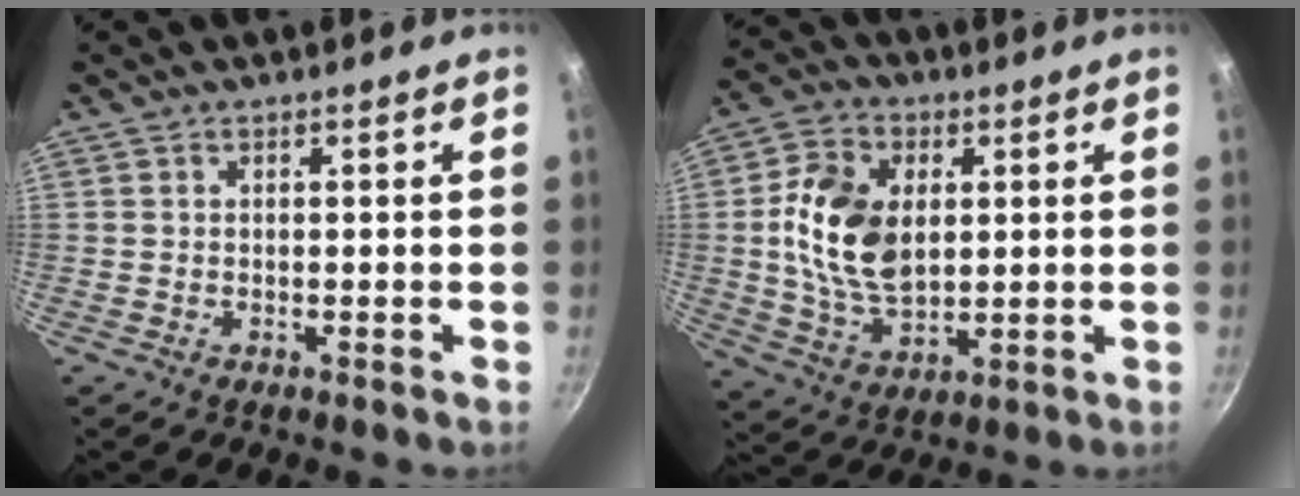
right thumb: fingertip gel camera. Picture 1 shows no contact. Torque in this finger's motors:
{"motor_torque": [0.14, 0.16, 1.01, 0.18, 0.15]}